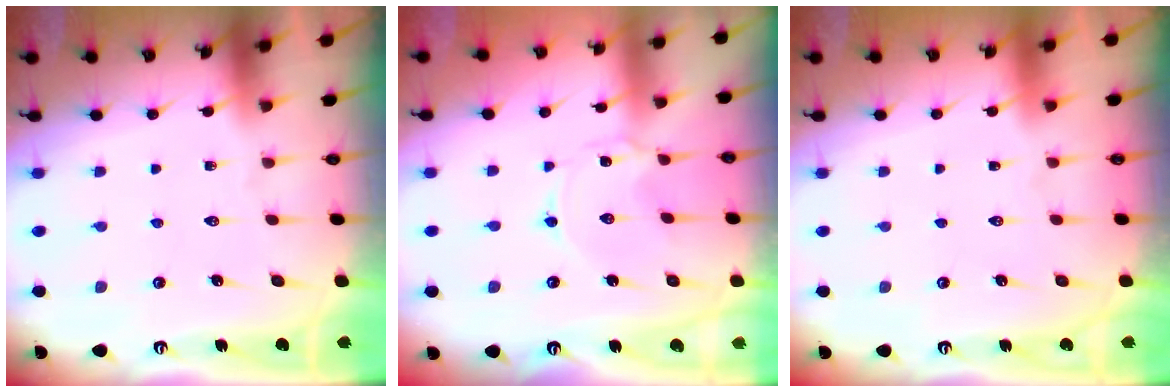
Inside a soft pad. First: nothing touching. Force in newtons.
{"total": 1.0, "press": 1.0, "slide": 0.2}
{"total": 1.5, "press": 1.5, "slide": 0.1}